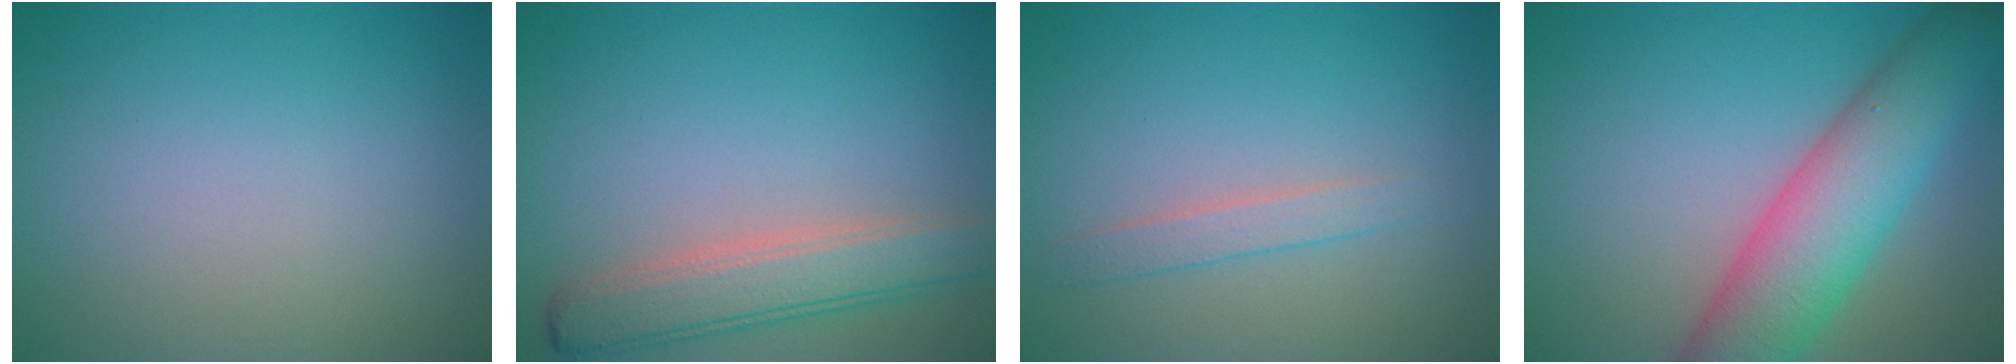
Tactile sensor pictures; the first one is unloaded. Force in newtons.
{"total": 4.4, "press": 4.4, "slide": 0.3}
{"total": 1.5, "press": 1.5, "slide": 0.0}
{"total": 8.3, "press": 8.3, "slide": 0.5}